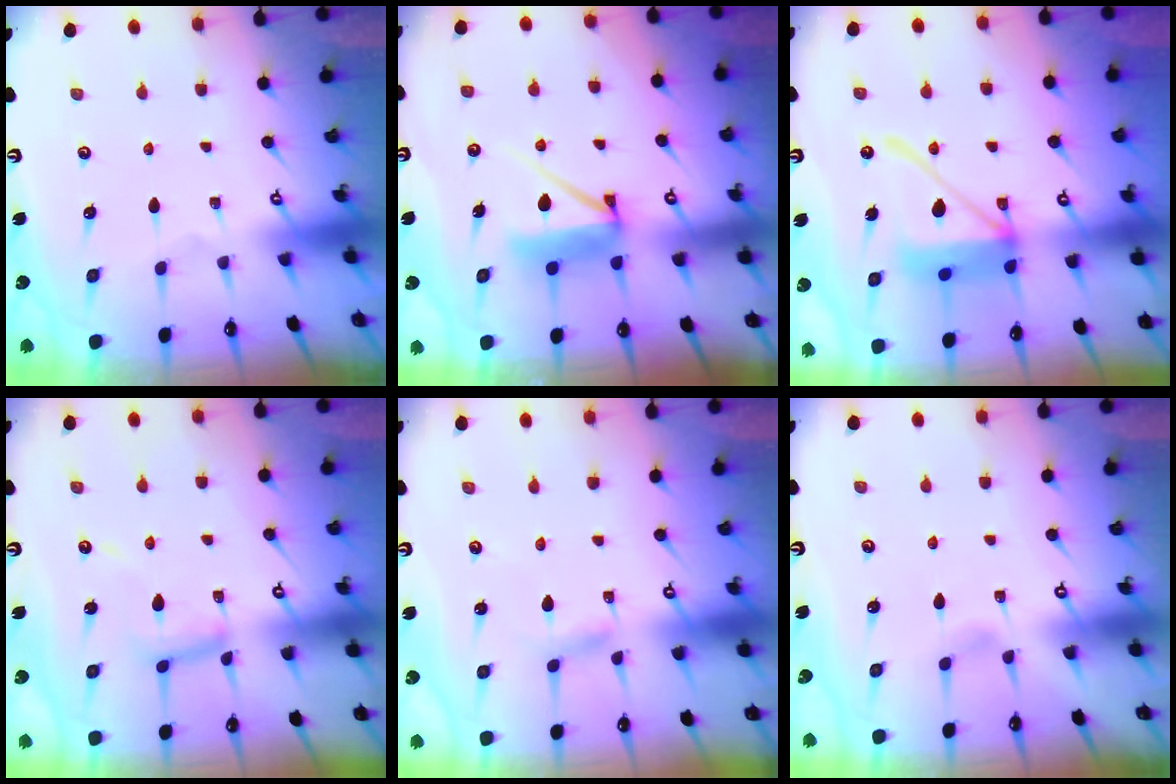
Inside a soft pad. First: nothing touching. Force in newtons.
{"total": 8.7, "press": 8.6, "slide": 0.5}
{"total": 15.0, "press": 14.9, "slide": 1.8}
{"total": 8.4, "press": 8.4, "slide": 0.5}
{"total": 2.5, "press": 2.5, "slide": 0.2}
{"total": 2.2, "press": 2.2, "slide": 0.3}